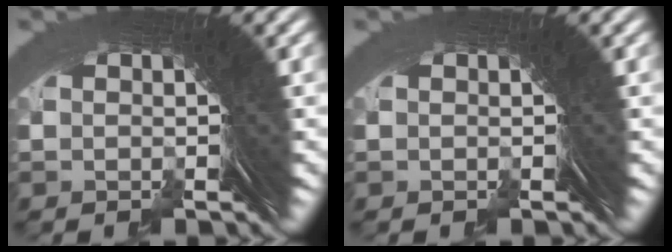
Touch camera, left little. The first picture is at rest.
{"total": 0.0}